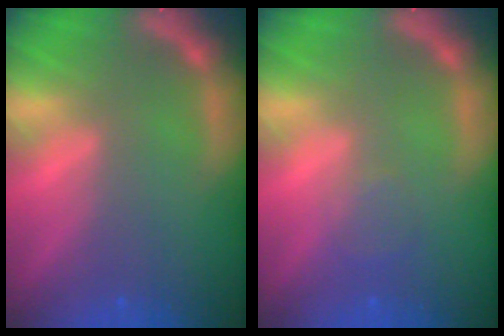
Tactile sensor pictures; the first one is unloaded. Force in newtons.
{"total": 1.5}